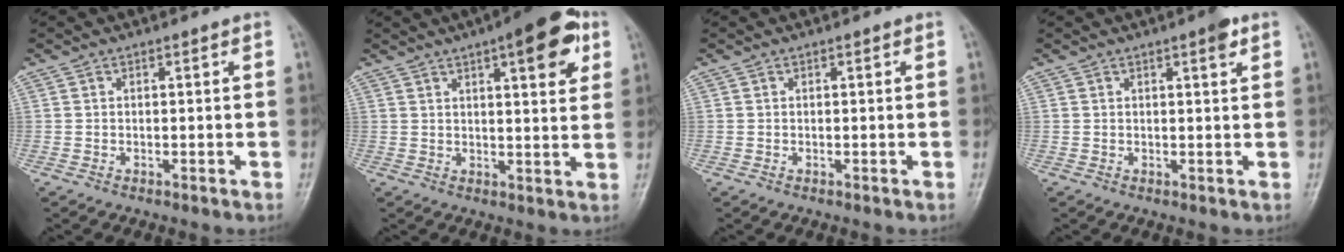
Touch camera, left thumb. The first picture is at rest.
{"total": 11.6, "force": [5.5, 3.6, 9.5], "torque": [-0.102, -0.011, 0.066]}
{"total": 0.0}
{"total": 2.5, "force": [1.4, 0.5, 2.0], "torque": [-0.026, -0.005, 0.017]}